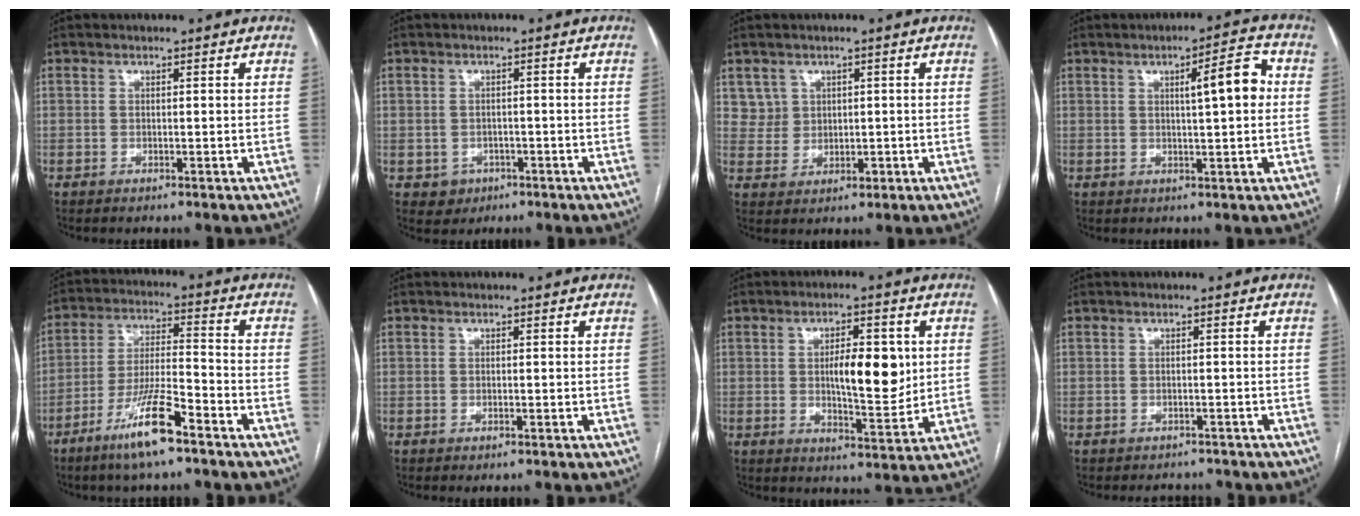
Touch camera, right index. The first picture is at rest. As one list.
[{"total": 3.0, "force": [-1.0, 2.8, 0.4], "torque": [0.002, 0.010, -0.005]}, {"total": 4.1, "force": [1.7, 3.8, -0.1], "torque": [0.008, 0.008, 0.038]}, {"total": 6.7, "force": [1.2, 1.0, 6.5], "torque": [-0.092, 0.017, 0.017]}, {"total": 10.8, "force": [-6.8, 1.1, 8.3], "torque": [-0.161, -0.017, -0.127]}, {"total": 0.6, "force": [-0.3, 0.1, 0.6], "torque": [-0.007, -0.001, -0.001]}, {"total": 8.9, "force": [1.3, 2.9, 8.3], "torque": [-0.128, 0.001, 0.025]}, {"total": 3.5, "force": [-3.2, 1.5, 0.2], "torque": [0.000, 0.003, -0.039]}]